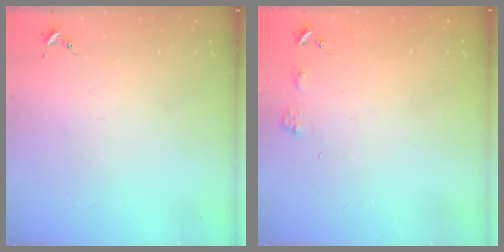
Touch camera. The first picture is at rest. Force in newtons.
{"total": 3.9, "press": 3.9, "slide": 0.4}